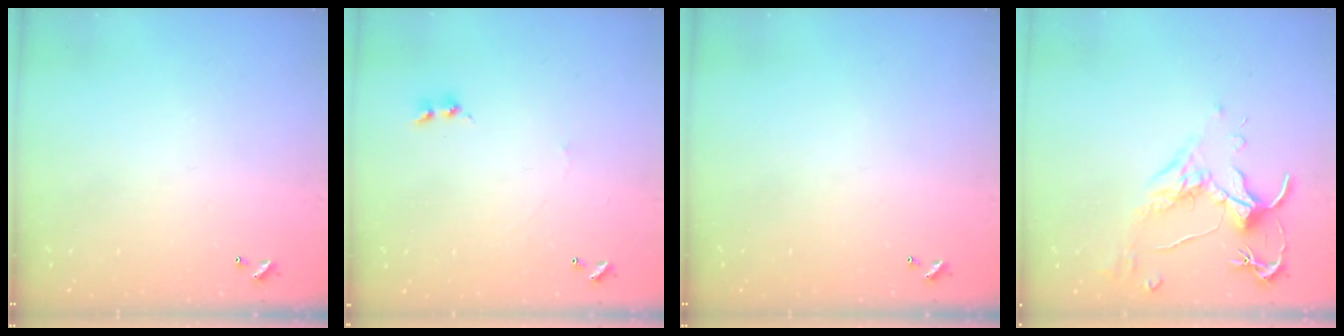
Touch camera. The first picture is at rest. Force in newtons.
{"total": 0.8, "press": 0.7, "slide": 0.5}
{"total": 0.0}
{"total": 1.6, "press": 1.4, "slide": 0.7}